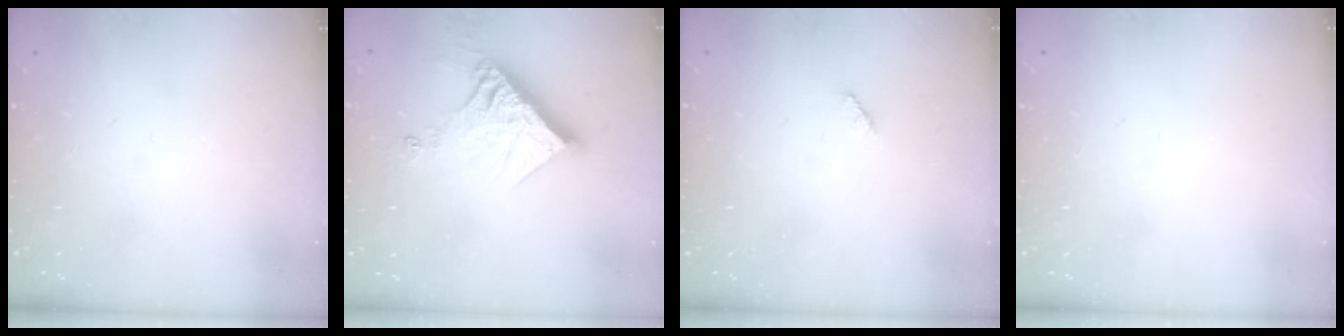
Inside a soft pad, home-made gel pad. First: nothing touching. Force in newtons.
{"total": 14.4, "press": 14.3, "slide": 1.5}
{"total": 2.5, "press": 2.5, "slide": 0.3}
{"total": 0.0}